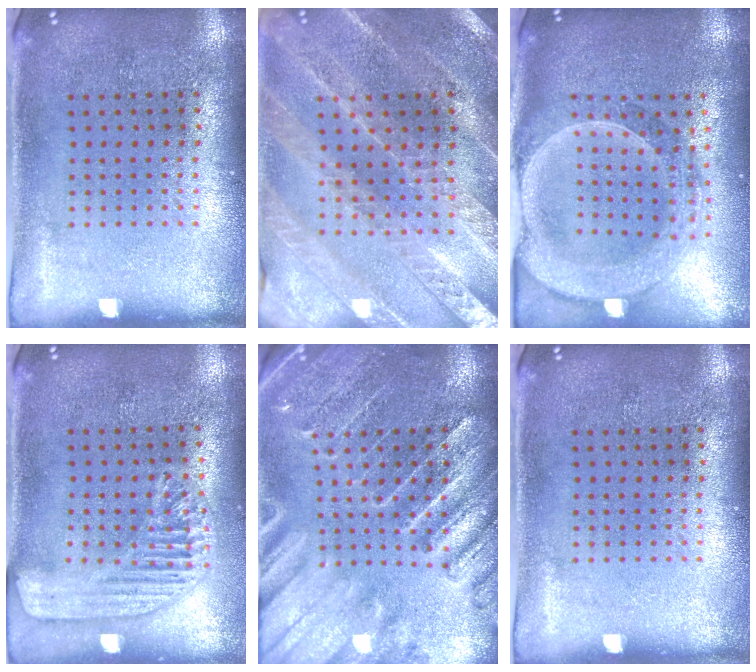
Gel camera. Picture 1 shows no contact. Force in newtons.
{"total": 2.4, "press": 2.4, "slide": 0.3}
{"total": 2.6, "press": 2.3, "slide": 1.3}
{"total": 1.7, "press": 1.6, "slide": 0.5}
{"total": 3.0, "press": 2.9, "slide": 0.8}
{"total": 0.0}